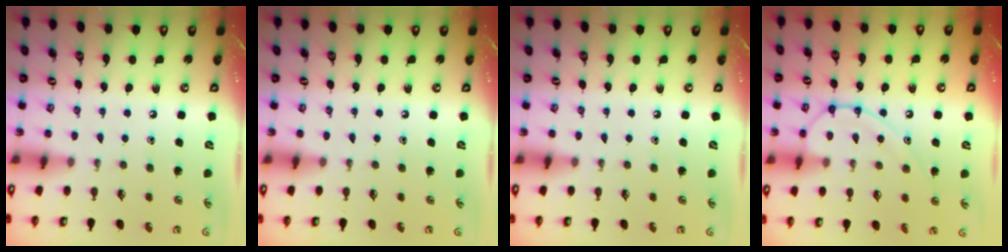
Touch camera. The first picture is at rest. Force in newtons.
{"total": 0.0}
{"total": 0.0}
{"total": 11.8, "press": 11.8, "slide": 1.3}